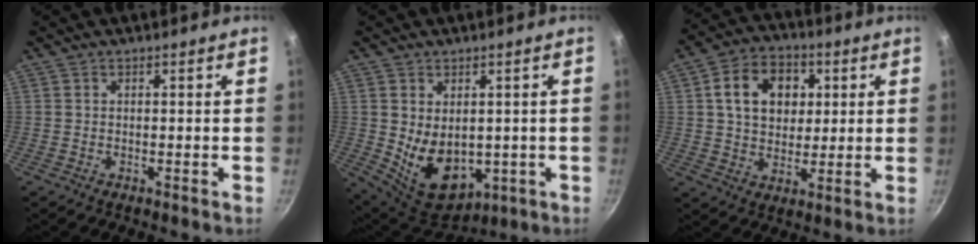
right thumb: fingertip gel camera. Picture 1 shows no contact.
{"total": 11.9, "force": [-0.4, 8.2, 8.5], "torque": [-0.117, -0.021, 0.024]}
{"total": 13.0, "force": [3.3, 9.9, 7.8], "torque": [-0.100, 0.008, 0.048]}